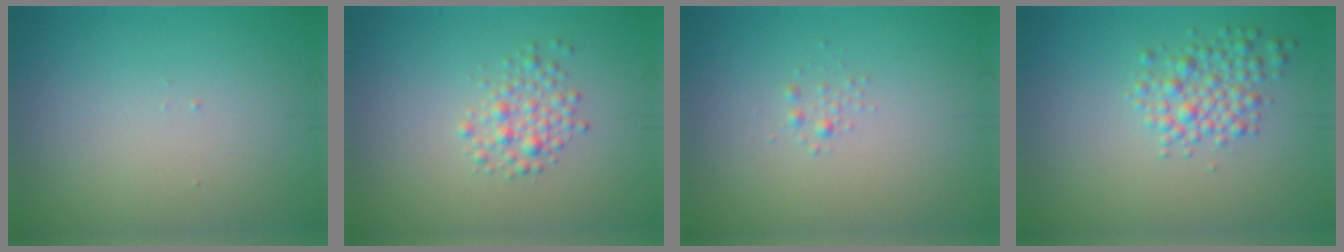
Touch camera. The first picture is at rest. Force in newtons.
{"total": 2.0, "press": 2.0, "slide": 0.1}
{"total": 0.6, "press": 0.6, "slide": 0.0}
{"total": 3.0, "press": 3.0, "slide": 0.1}